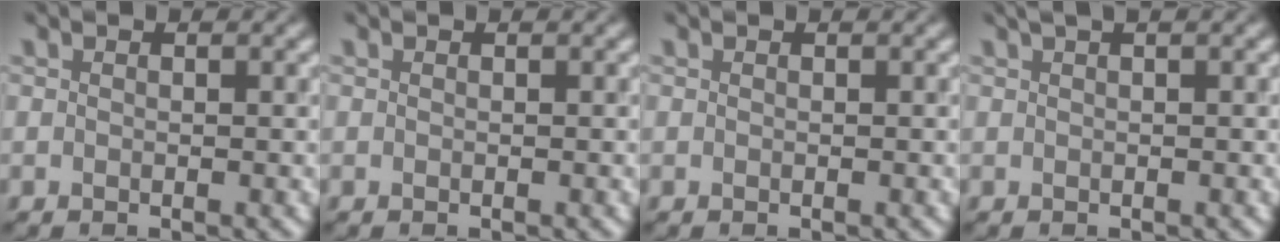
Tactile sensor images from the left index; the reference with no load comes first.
{"total": 0.0}
{"total": 0.0}
{"total": 2.1, "force": [1.1, 0.5, 1.7], "torque": [-0.024, 0.004, 0.007]}